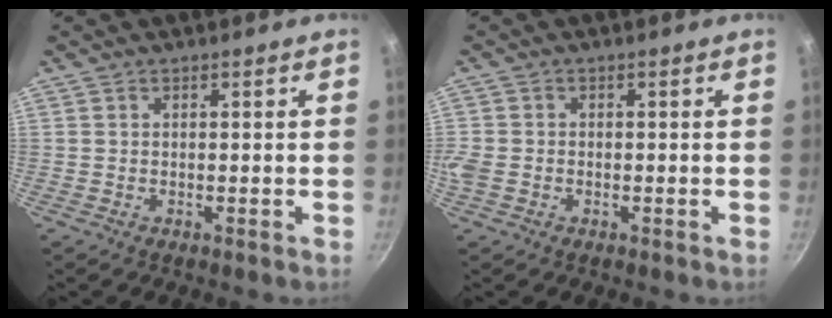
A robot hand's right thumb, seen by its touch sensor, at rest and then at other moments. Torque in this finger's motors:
{"motor_torque": [-0.32, 0.05, -0.19, -0.69, -0.02]}